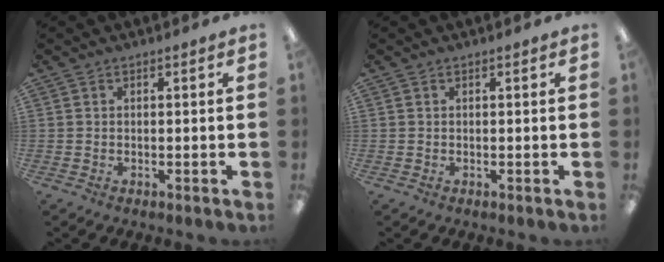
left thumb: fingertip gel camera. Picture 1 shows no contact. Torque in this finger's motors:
{"motor_torque": [0.00, 0.00, 0.01, 0.01, 0.00]}